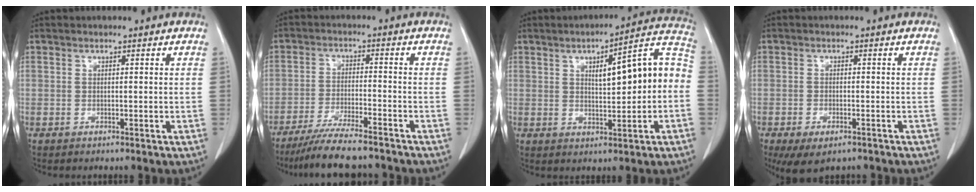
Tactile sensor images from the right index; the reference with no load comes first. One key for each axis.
{"total": 10.7, "fx": -9.3, "fy": 0.8, "fz": 5.2, "tx": -0.085, "ty": -0.028, "tz": -0.150}
{"total": 12.7, "fx": 0.8, "fy": 2.8, "fz": 12.3, "tx": -0.166, "ty": 0.041, "tz": 0.014}
{"total": 6.4, "fx": -4.3, "fy": 2.8, "fz": 3.7, "tx": -0.059, "ty": -0.008, "tz": -0.065}